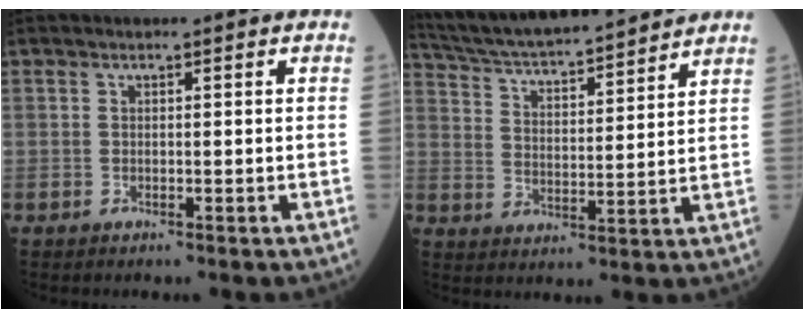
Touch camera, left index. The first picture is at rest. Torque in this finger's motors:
{"motor_torque": [-0.08, -0.59, 0.33, 0.13]}